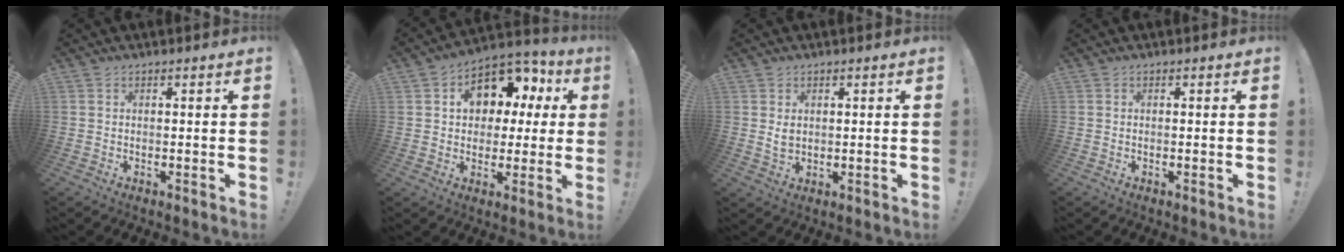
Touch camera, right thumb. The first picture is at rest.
{"total": 11.7, "force": [4.4, 8.8, 6.4], "torque": [-0.093, -0.026, 0.079]}
{"total": 3.1, "force": [1.4, 2.1, 1.8], "torque": [-0.022, -0.001, 0.024]}
{"total": 0.0}